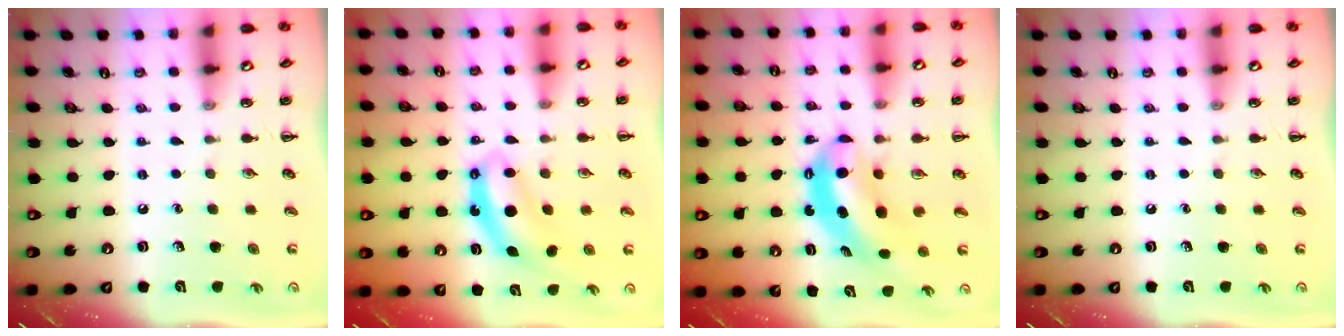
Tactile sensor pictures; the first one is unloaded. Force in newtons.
{"total": 6.8, "press": 6.7, "slide": 0.5}
{"total": 6.2, "press": 6.1, "slide": 1.2}
{"total": 0.0}